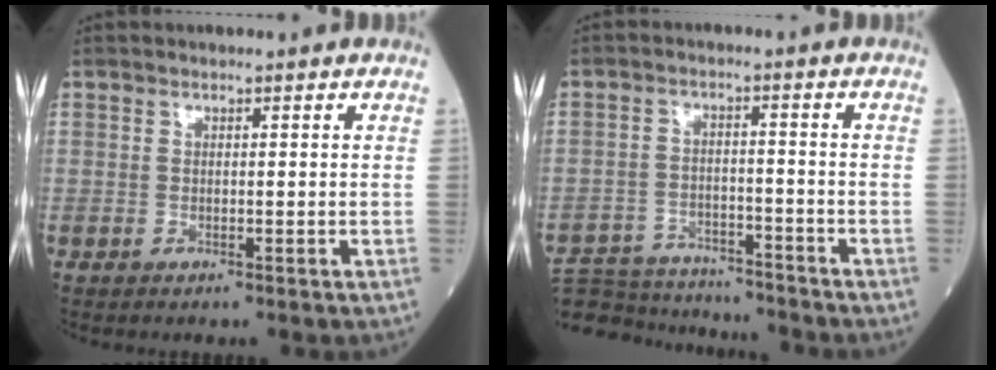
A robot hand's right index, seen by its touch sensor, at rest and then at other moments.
{"total": 14.9, "force": [-14.1, 3.3, 3.6], "torque": [-0.070, 0.010, -0.206]}